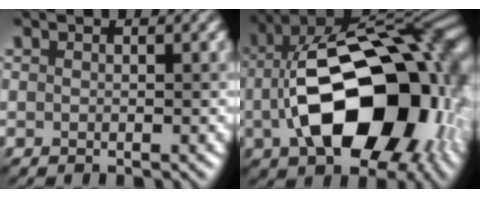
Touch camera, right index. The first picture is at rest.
{"total": 18.2, "force": [-2.7, 11.1, 14.2], "torque": [-0.236, -0.010, -0.035]}